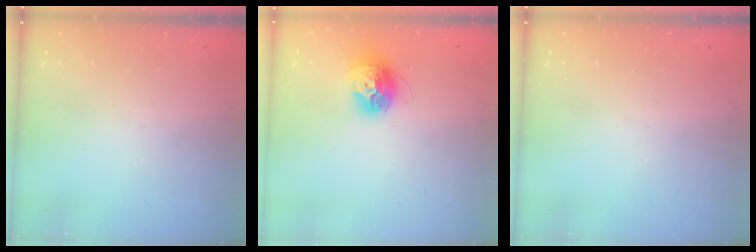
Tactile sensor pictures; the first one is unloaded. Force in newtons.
{"total": 12.1, "press": 12.0, "slide": 1.0}
{"total": 0.0}